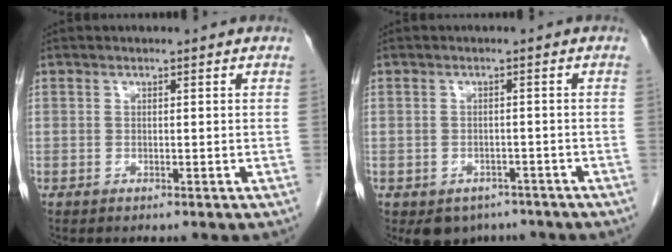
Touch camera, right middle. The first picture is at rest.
{"total": 5.1, "force": [-3.7, 3.3, 1.1], "torque": [-0.009, 0.005, -0.046]}